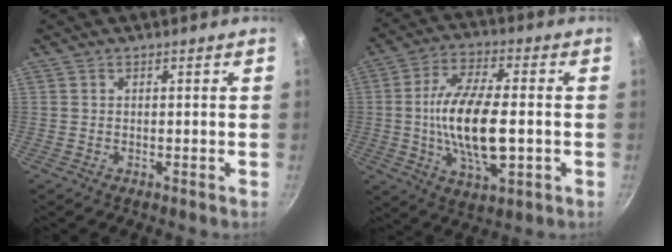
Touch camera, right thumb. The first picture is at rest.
{"total": 16.4, "force": [-1.5, 6.8, 14.8], "torque": [-0.269, 0.010, -0.030]}